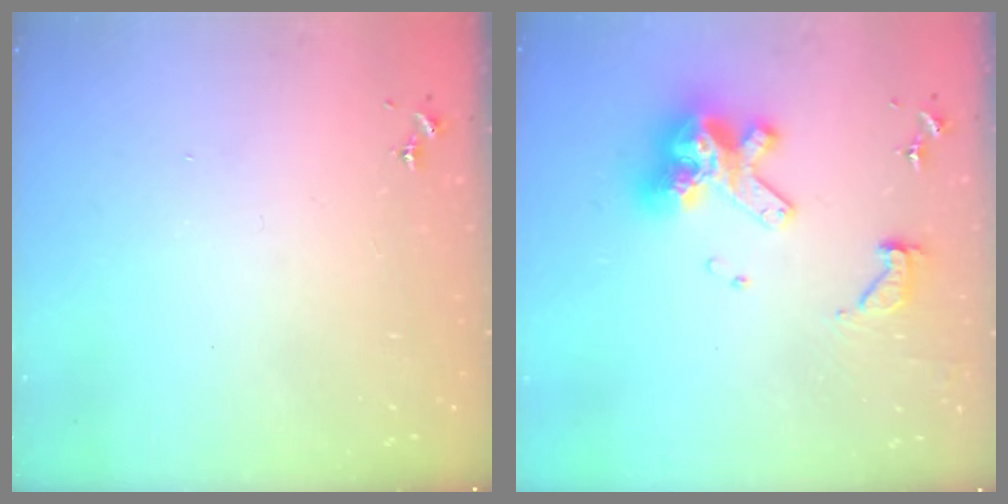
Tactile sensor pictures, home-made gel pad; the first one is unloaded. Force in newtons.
{"total": 14.7, "press": 14.7, "slide": 1.6}